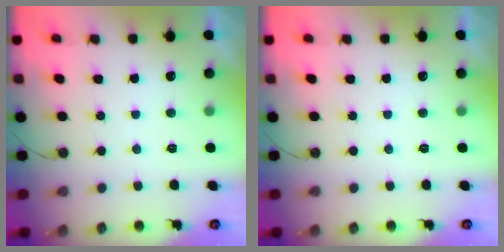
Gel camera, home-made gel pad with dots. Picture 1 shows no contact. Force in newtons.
{"total": 0.0}